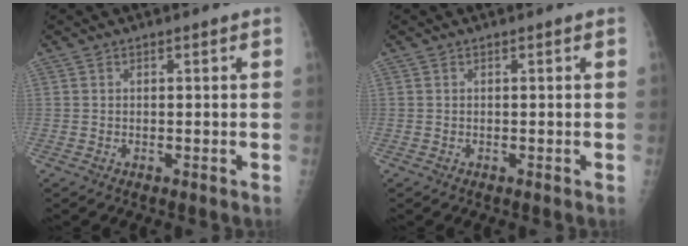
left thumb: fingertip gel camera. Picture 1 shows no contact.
{"total": 0.0}